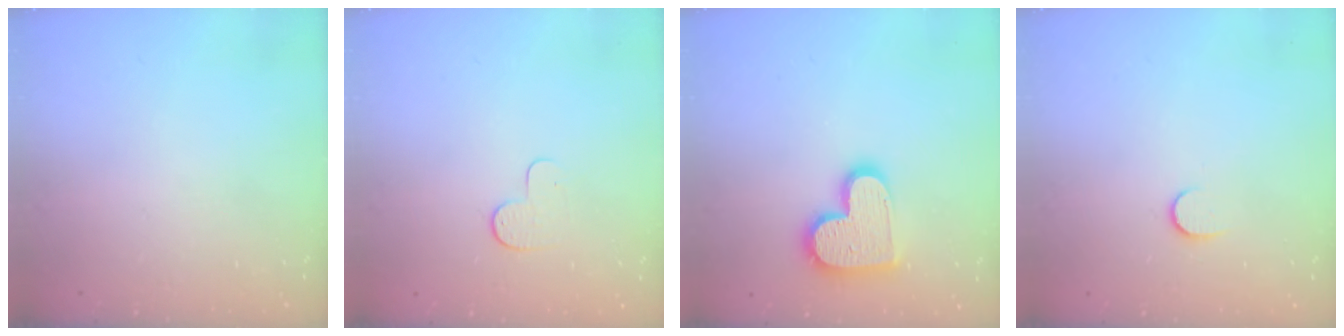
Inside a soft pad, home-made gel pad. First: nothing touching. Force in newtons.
{"total": 4.6, "press": 4.6, "slide": 0.4}
{"total": 14.3, "press": 14.2, "slide": 0.7}
{"total": 5.2, "press": 5.2, "slide": 0.5}